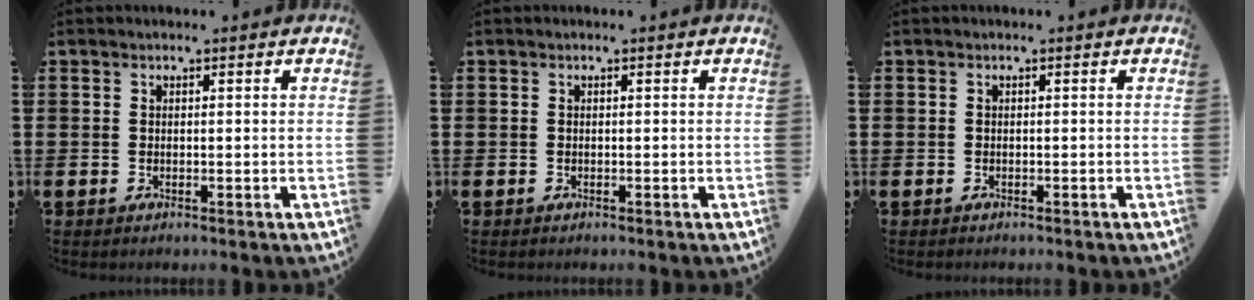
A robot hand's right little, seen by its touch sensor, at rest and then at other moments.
{"total": 0.0}
{"total": 0.0}